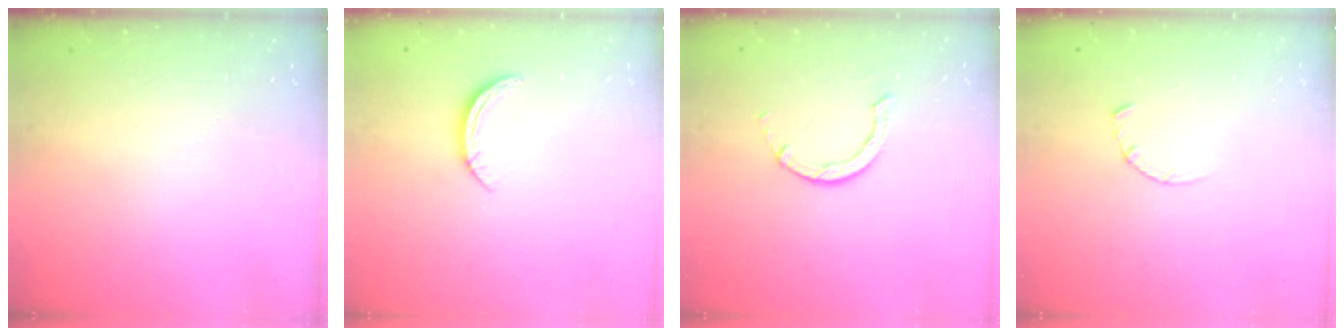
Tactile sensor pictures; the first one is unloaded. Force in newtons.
{"total": 6.1, "press": 6.1, "slide": 0.5}
{"total": 2.8, "press": 2.8, "slide": 0.3}
{"total": 2.8, "press": 2.8, "slide": 0.4}